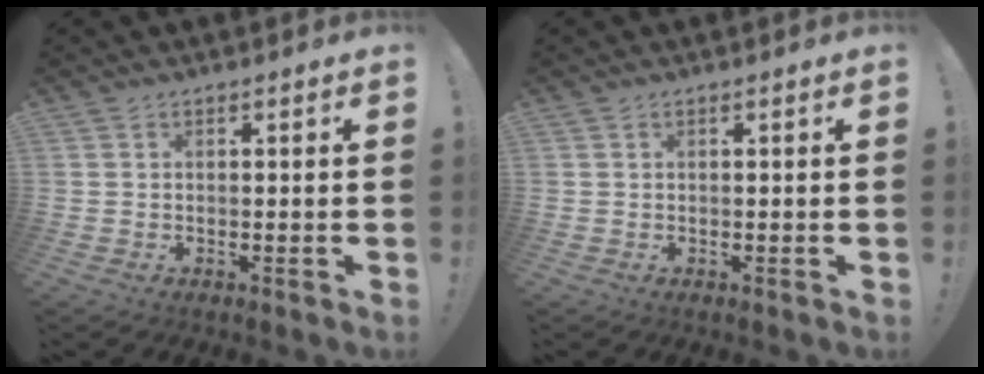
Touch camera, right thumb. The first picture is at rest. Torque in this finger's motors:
{"motor_torque": [-0.06, 0.21, -0.13, 0.11, 0.00]}